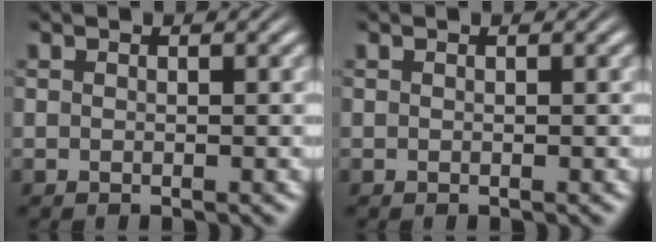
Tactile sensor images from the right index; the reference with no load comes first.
{"total": 0.0}